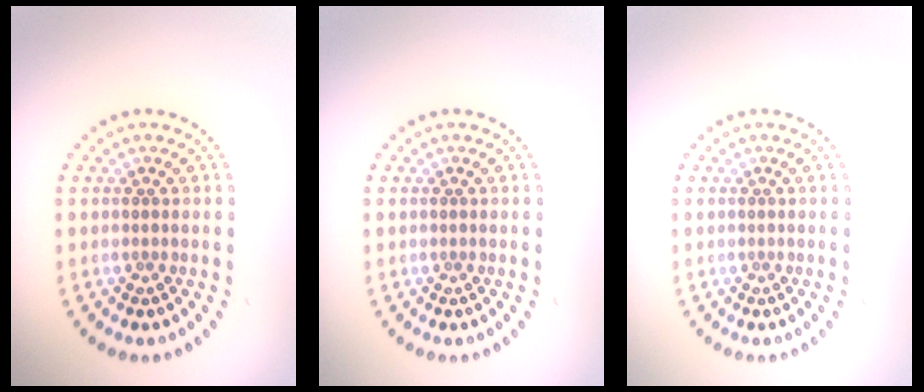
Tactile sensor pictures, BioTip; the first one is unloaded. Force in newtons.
{"total": 0.0}
{"total": 0.0}